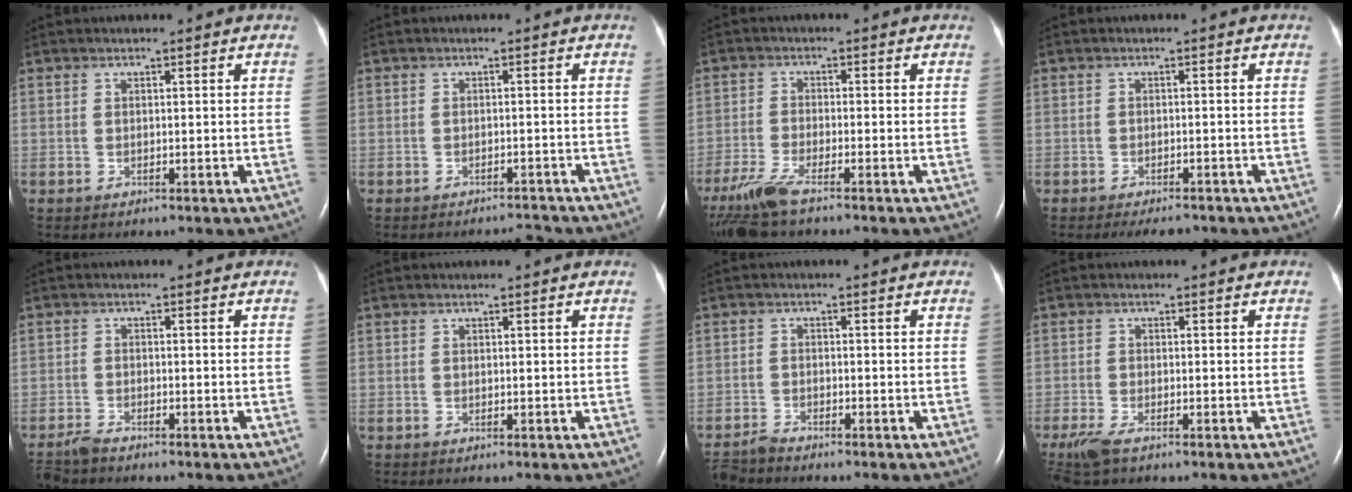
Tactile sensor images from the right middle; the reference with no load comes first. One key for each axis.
{"total": 2.2, "fx": -2.2, "fy": 0.0, "fz": 0.0, "tx": -0.001, "ty": -0.007, "tz": -0.028}
{"total": 6.8, "fx": -5.1, "fy": 0.5, "fz": 4.5, "tx": -0.100, "ty": -0.021, "tz": -0.101}
{"total": 3.9, "fx": -3.3, "fy": 1.3, "fz": 1.6, "tx": -0.019, "ty": -0.004, "tz": -0.045}
{"total": 2.5, "fx": -2.3, "fy": 0.2, "fz": 0.7, "tx": -0.022, "ty": -0.011, "tz": -0.045}
{"total": 0.0}
{"total": 2.7, "fx": -2.7, "fy": -0.2, "fz": 0.3, "tx": -0.011, "ty": -0.016, "tz": -0.052}
{"total": 4.3, "fx": -3.0, "fy": 1.1, "fz": 2.9, "tx": -0.070, "ty": -0.013, "tz": -0.054}